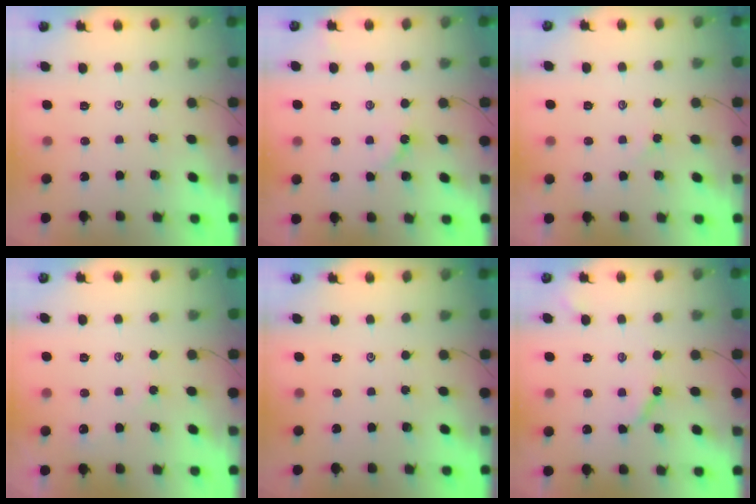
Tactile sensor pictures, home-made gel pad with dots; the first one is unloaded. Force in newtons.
{"total": 2.6, "press": 2.5, "slide": 0.4}
{"total": 1.7, "press": 1.6, "slide": 0.4}
{"total": 3.0, "press": 2.9, "slide": 0.4}
{"total": 0.0}
{"total": 4.8, "press": 4.8, "slide": 0.7}